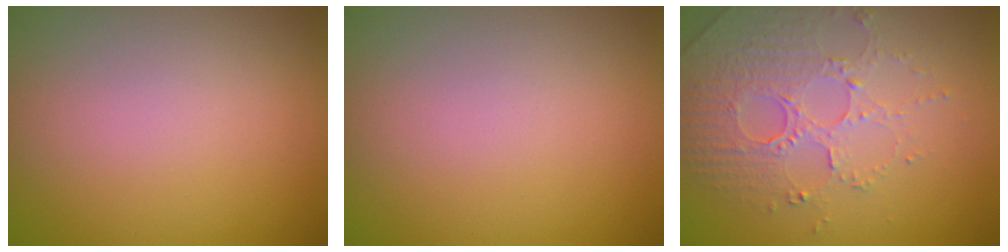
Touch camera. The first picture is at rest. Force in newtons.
{"total": 0.0}
{"total": 5.1, "press": 3.5, "slide": 3.7}